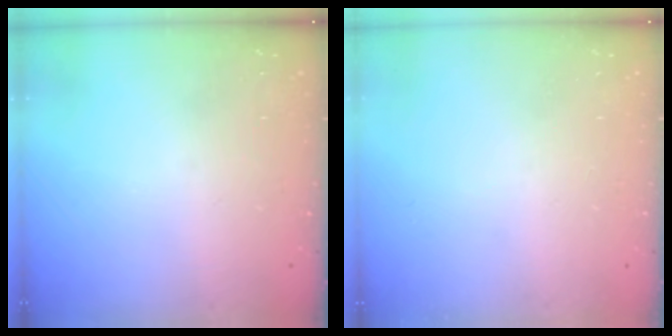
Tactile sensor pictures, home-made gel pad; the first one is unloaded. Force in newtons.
{"total": 0.0}